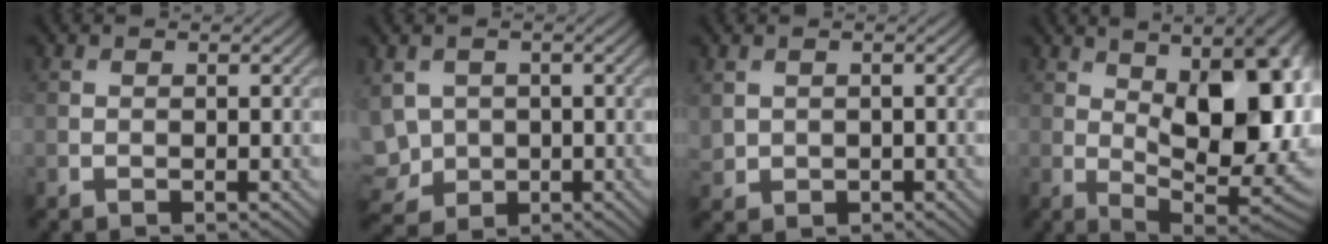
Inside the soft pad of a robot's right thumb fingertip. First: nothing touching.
{"total": 5.5, "force": [-0.4, 4.6, 2.9], "torque": [-0.087, -0.012, -0.014]}
{"total": 1.9, "force": [0.2, 1.7, 0.7], "torque": [-0.025, -0.008, 0.006]}
{"total": 18.5, "force": [3.0, 8.6, 16.1], "torque": [-0.212, 0.019, 0.048]}